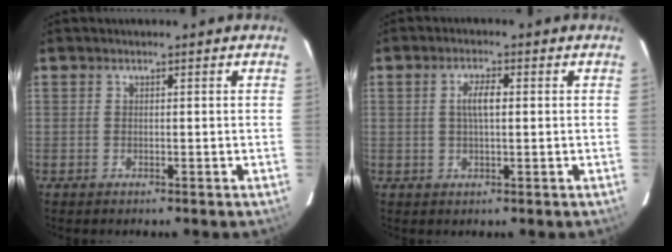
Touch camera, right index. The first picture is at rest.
{"total": 3.5, "force": [0.4, 1.0, 3.3], "torque": [-0.064, 0.005, 0.009]}